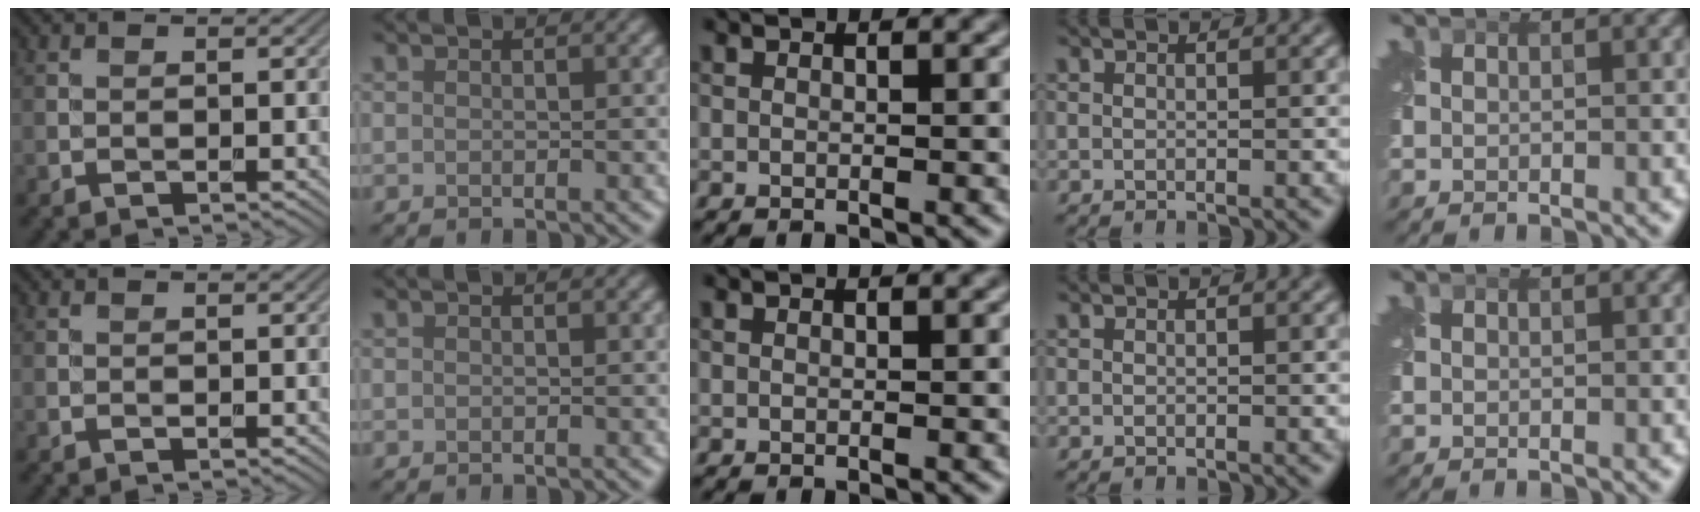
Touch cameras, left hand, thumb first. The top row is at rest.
{}